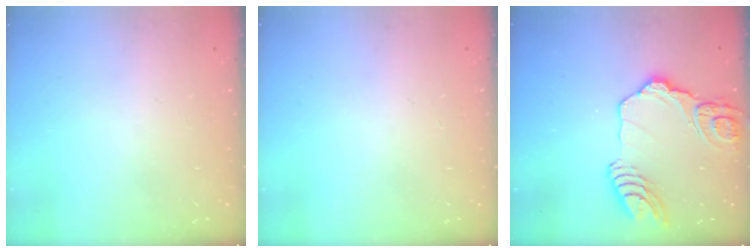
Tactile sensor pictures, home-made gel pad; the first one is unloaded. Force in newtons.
{"total": 2.4, "press": 2.4, "slide": 0.2}
{"total": 18.6, "press": 18.5, "slide": 2.1}